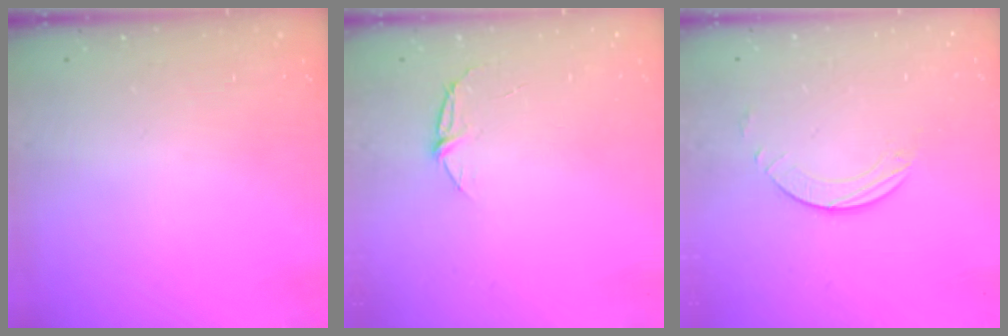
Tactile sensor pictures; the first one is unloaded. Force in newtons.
{"total": 4.9, "press": 4.9, "slide": 0.6}
{"total": 1.7, "press": 1.7, "slide": 0.2}